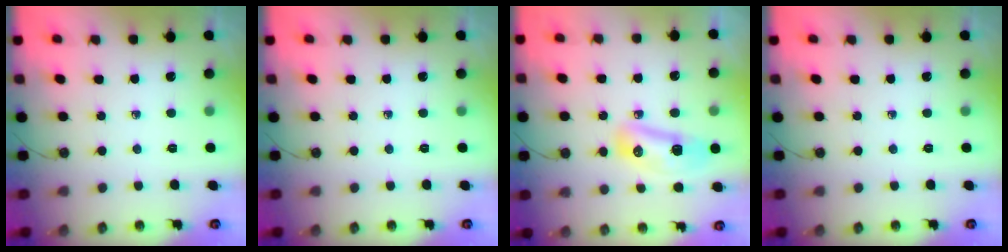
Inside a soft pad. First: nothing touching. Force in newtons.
{"total": 0.0}
{"total": 17.6, "press": 12.4, "slide": 12.5}
{"total": 0.0}